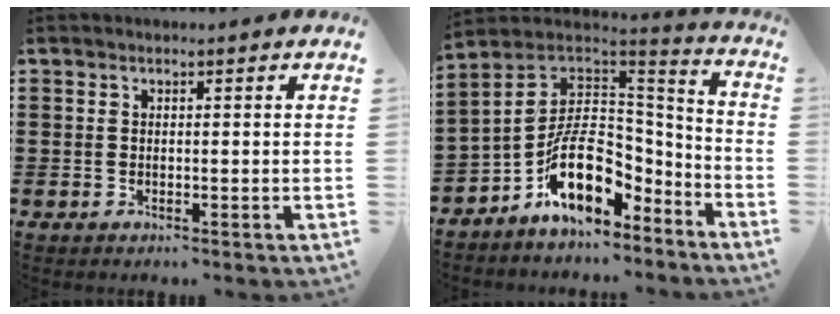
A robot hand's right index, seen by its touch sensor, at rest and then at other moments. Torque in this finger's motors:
{"motor_torque": [1.71, 0.43, 1.05, 0.21]}